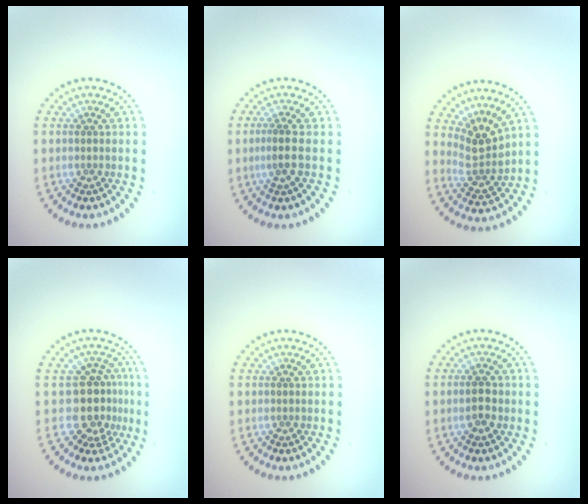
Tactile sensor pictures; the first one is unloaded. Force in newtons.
{"total": 1.9, "press": 1.6, "slide": 1.0}
{"total": 3.1, "press": 2.3, "slide": 2.1}
{"total": 3.8, "press": 3.0, "slide": 2.4}
{"total": 0.0}
{"total": 1.9, "press": 1.9, "slide": 0.2}